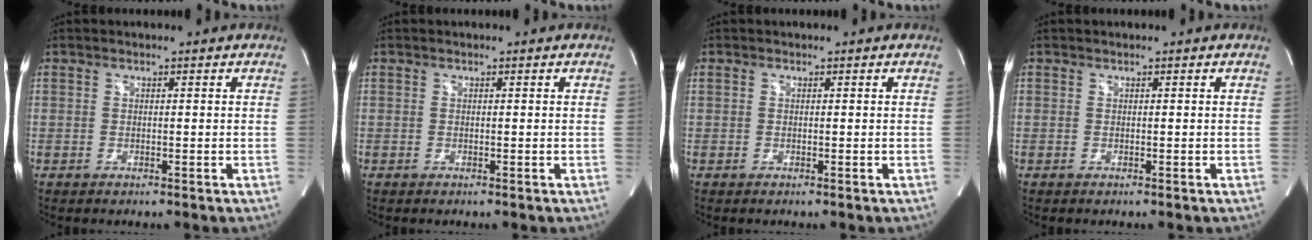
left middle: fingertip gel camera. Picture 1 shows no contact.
{"total": 0.0}
{"total": 0.0}
{"total": 0.0}